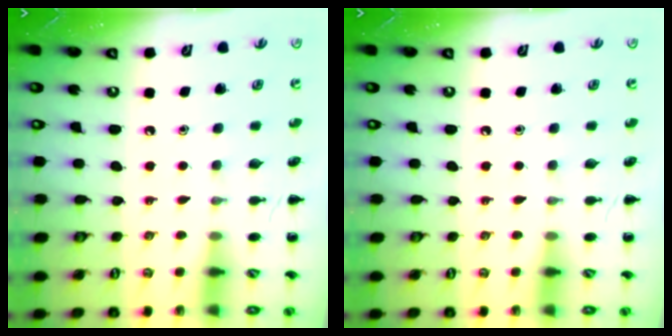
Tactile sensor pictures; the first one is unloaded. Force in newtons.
{"total": 0.0}